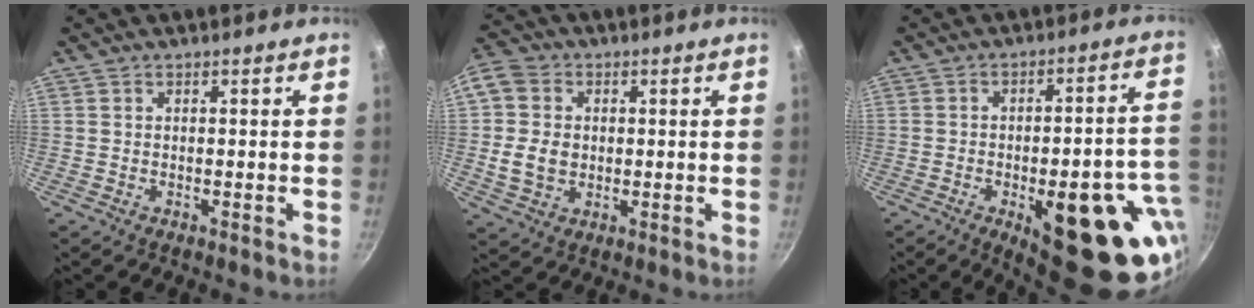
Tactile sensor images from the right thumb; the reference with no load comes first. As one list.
[{"total": 11.2, "force": [0.3, 9.3, 6.3], "torque": [-0.113, 0.009, -0.001]}, {"total": 25.5, "force": [-7.8, 9.9, 22.1], "torque": [-0.226, 0.014, -0.091]}]